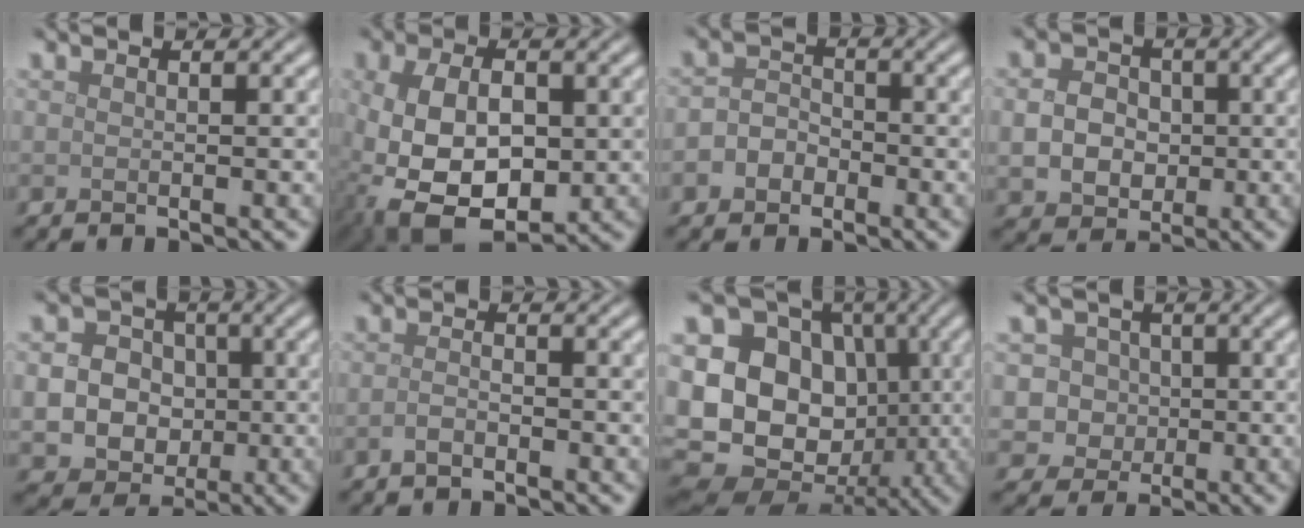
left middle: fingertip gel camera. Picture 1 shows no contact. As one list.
[{"total": 11.0, "force": [-1.7, 7.1, 8.1], "torque": [-0.186, -0.040, -0.009]}, {"total": 2.6, "force": [-1.0, 2.1, 1.1], "torque": [-0.004, 0.003, -0.026]}, {"total": 4.9, "force": [-0.2, 4.2, 2.5], "torque": [-0.041, 0.003, -0.014]}, {"total": 6.8, "force": [-0.5, 6.2, 2.7], "torque": [-0.042, 0.010, -0.030]}, {"total": 1.3, "force": [-0.8, 0.5, 0.9], "torque": [-0.021, 0.000, -0.018]}, {"total": 14.2, "force": [0.0, 11.7, 8.1], "torque": [-0.149, -0.001, -0.015]}, {"total": 4.2, "force": [0.7, 3.9, 1.4], "torque": [0.001, 0.015, 0.001]}]